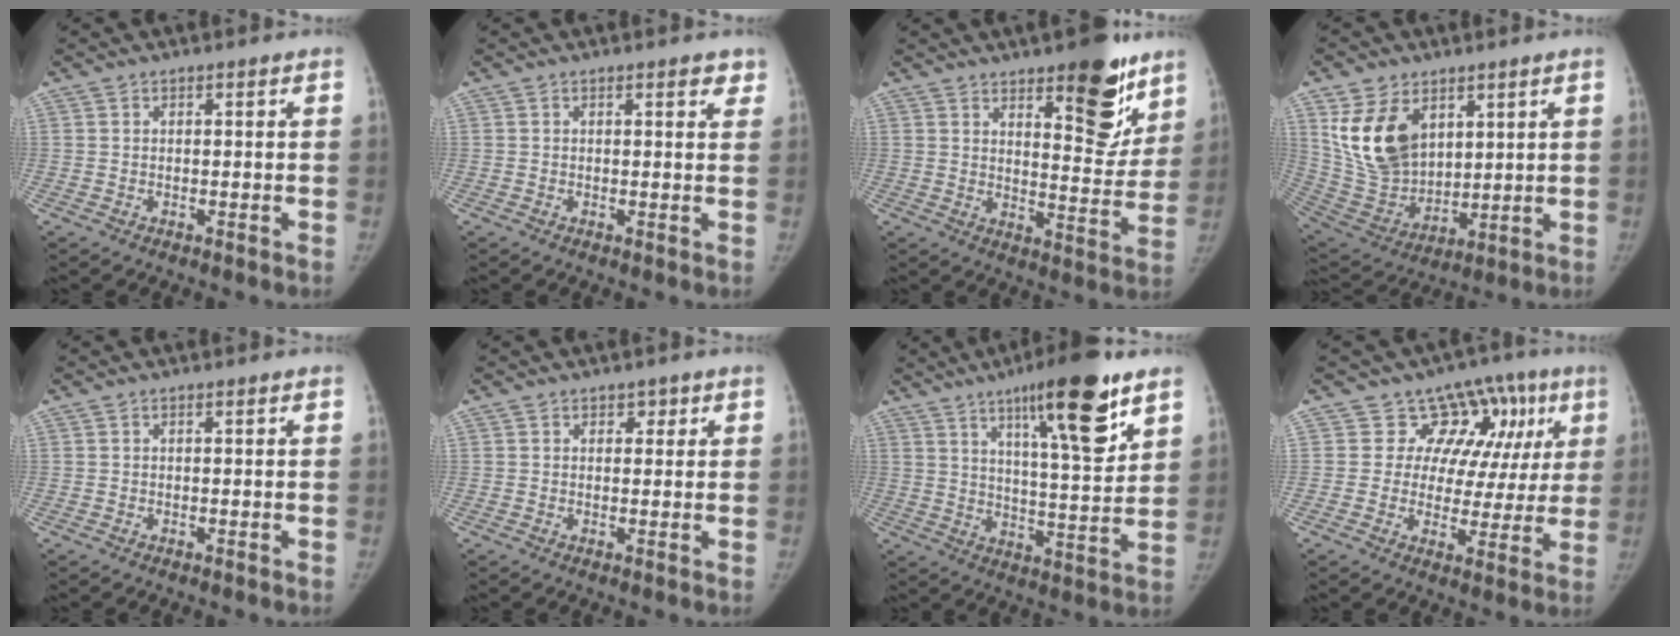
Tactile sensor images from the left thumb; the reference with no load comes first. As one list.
[{"total": 2.3, "force": [1.5, 1.0, 1.4], "torque": [-0.001, -0.005, 0.014]}, {"total": 15.4, "force": [9.4, 5.8, 10.7], "torque": [-0.090, -0.063, 0.135]}, {"total": 16.1, "force": [6.5, 10.8, 10.0], "torque": [-0.160, -0.032, 0.149]}, {"total": 0.0}, {"total": 1.7, "force": [0.9, 1.3, 0.6], "torque": [0.012, -0.003, 0.007]}, {"total": 17.6, "force": [10.1, 3.7, 14.0], "torque": [-0.190, -0.054, 0.157]}, {"total": 12.6, "force": [5.3, 10.1, 5.4], "torque": [-0.001, 0.001, 0.062]}]